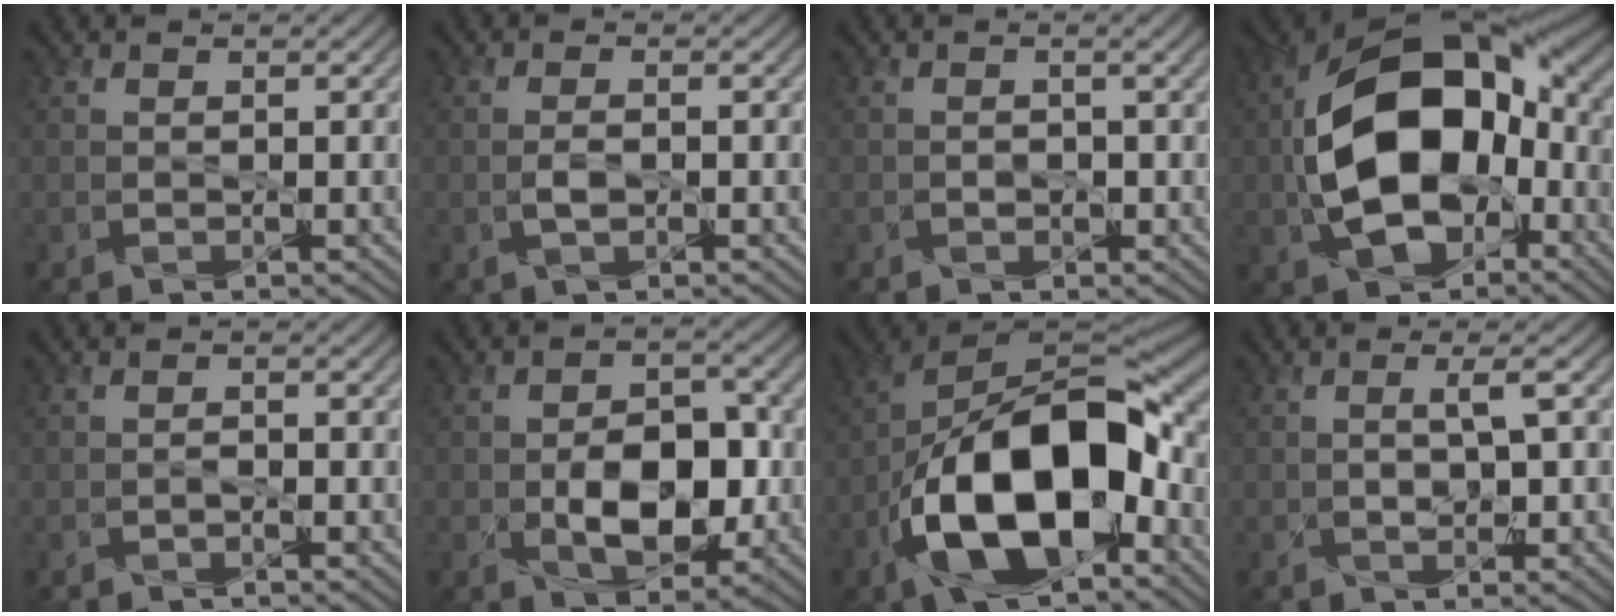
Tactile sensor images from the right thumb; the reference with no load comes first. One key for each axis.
{"total": 1.5, "fx": -0.5, "fy": 0.2, "fz": 1.4, "tx": -0.029, "ty": 0.004, "tz": -0.008}
{"total": 1.4, "fx": -0.6, "fy": 0.8, "fz": 0.9, "tx": -0.001, "ty": 0.004, "tz": -0.004}
{"total": 17.4, "fx": -1.6, "fy": 10.9, "fz": 13.5, "tx": -0.252, "ty": -0.008, "tz": -0.020}
{"total": 0.7, "fx": -0.6, "fy": -0.1, "fz": 0.3, "tx": 0.009, "ty": 0.005, "tz": -0.010}
{"total": 7.9, "fx": -2.0, "fy": 4.5, "fz": 6.2, "tx": -0.091, "ty": -0.005, "tz": -0.026}
{"total": 17.4, "fx": -5.7, "fy": 8.2, "fz": 14.2, "tx": -0.269, "ty": -0.010, "tz": -0.106}
{"total": 2.4, "fx": -0.4, "fy": 0.7, "fz": 2.3, "tx": -0.026, "ty": 0.006, "tz": 0.003}